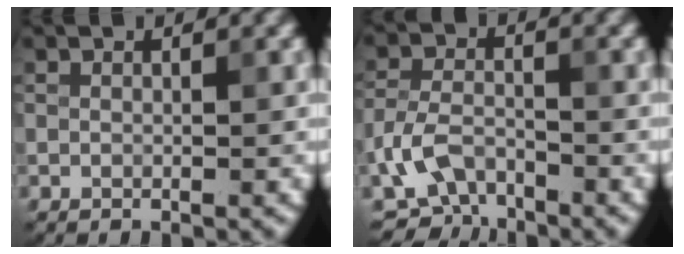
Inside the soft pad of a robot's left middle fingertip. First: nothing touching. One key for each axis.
{"total": 4.6, "fx": -2.8, "fy": 2.6, "fz": 2.6, "tx": -0.052, "ty": 0.000, "tz": -0.063}